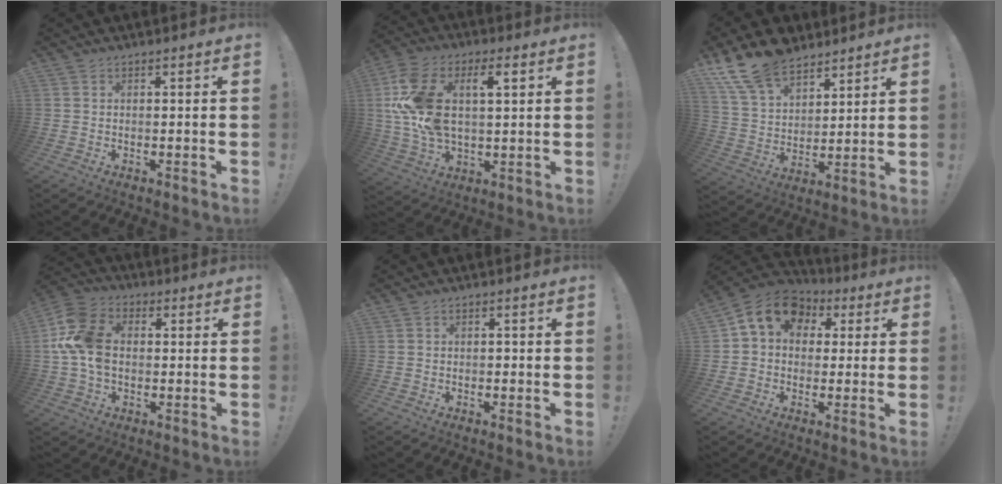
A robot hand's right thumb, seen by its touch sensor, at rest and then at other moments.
{"total": 17.1, "force": [4.5, 9.9, 13.2], "torque": [-0.260, 0.001, 0.077]}
{"total": 15.5, "force": [11.7, 8.1, 6.1], "torque": [-0.113, -0.076, 0.221]}
{"total": 14.1, "force": [0.3, 10.3, 9.6], "torque": [-0.197, 0.015, 0.010]}
{"total": 1.1, "force": [-0.9, 0.7, 0.3], "torque": [-0.007, 0.005, -0.016]}
{"total": 11.7, "force": [3.9, 9.1, 6.2], "torque": [-0.093, -0.003, 0.078]}